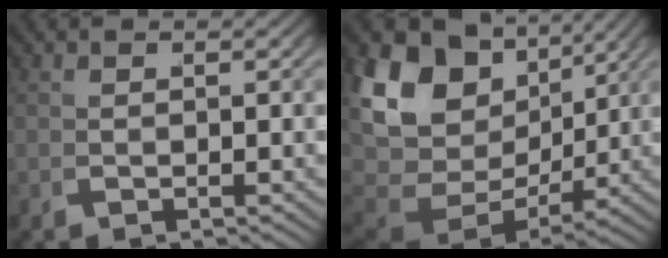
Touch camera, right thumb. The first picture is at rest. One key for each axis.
{"total": 12.9, "fx": 1.2, "fy": 8.8, "fz": 9.5, "tx": -0.221, "ty": -0.042, "tz": 0.037}